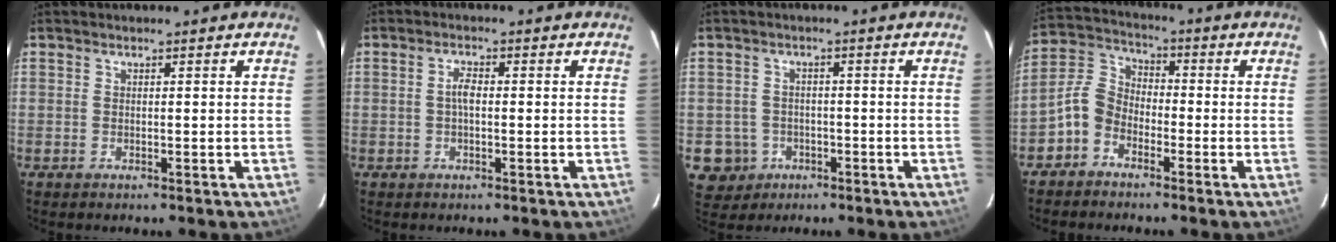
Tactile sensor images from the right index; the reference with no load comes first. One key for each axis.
{"total": 2.2, "fx": -0.2, "fy": 0.9, "fz": 2.0, "tx": -0.039, "ty": 0.007, "tz": -0.003}
{"total": 6.2, "fx": -2.1, "fy": 5.8, "fz": 0.6, "tx": -0.028, "ty": 0.020, "tz": -0.023}
{"total": 6.6, "fx": -3.9, "fy": 4.6, "fz": 2.7, "tx": -0.061, "ty": 0.023, "tz": -0.088}